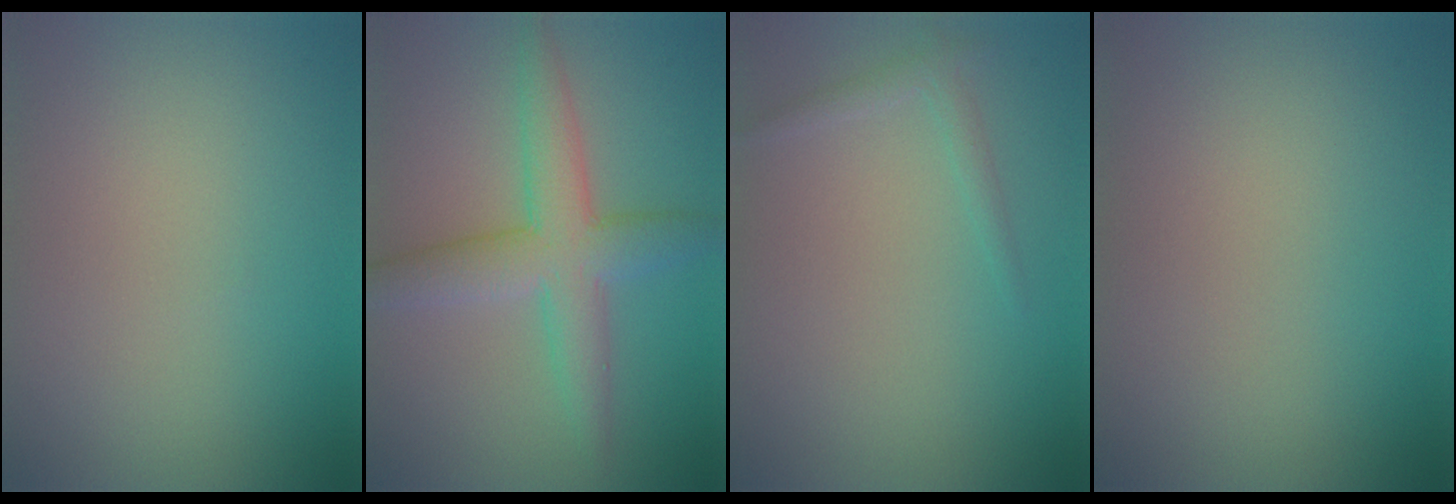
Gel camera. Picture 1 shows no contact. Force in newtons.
{"total": 5.4, "press": 5.4, "slide": 0.0}
{"total": 1.2, "press": 1.2, "slide": 0.1}
{"total": 0.0}